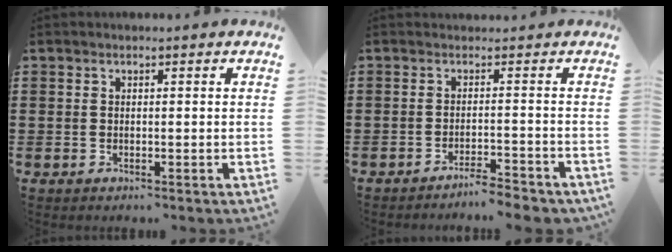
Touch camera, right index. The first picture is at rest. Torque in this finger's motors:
{"motor_torque": [0.31, -0.23, 0.06, -0.04]}